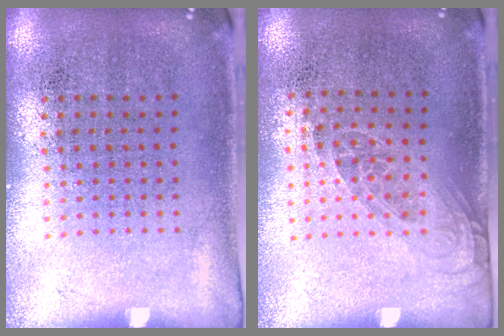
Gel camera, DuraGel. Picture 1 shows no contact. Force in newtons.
{"total": 1.1, "press": 0.8, "slide": 0.7}